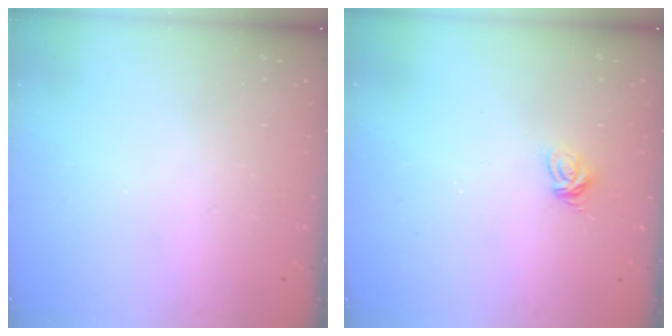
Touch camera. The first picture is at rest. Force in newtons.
{"total": 5.6, "press": 5.6, "slide": 0.4}